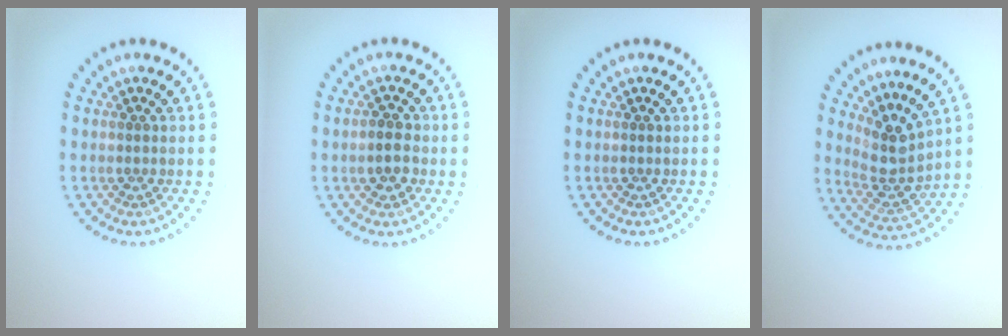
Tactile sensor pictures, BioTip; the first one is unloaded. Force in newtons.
{"total": 2.3, "press": 2.2, "slide": 0.4}
{"total": 0.0}
{"total": 3.8, "press": 2.8, "slide": 2.6}